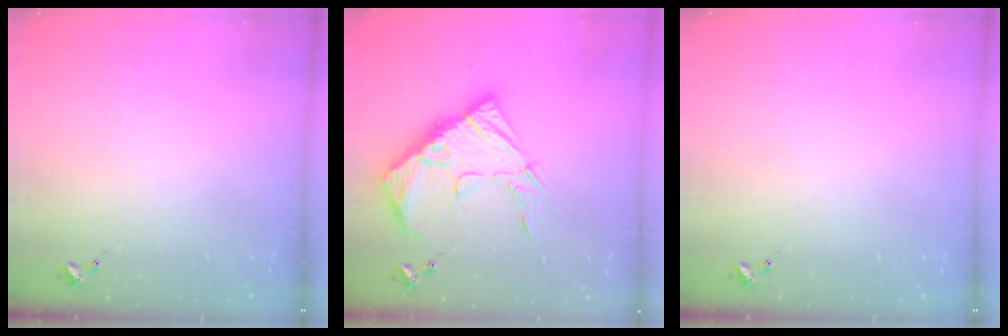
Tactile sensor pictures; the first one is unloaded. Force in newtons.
{"total": 16.8, "press": 16.7, "slide": 1.7}
{"total": 0.0}